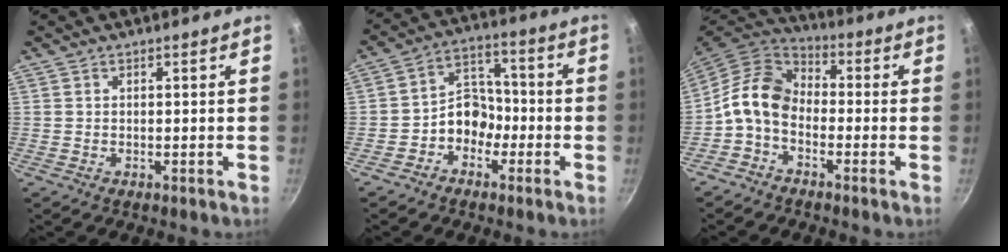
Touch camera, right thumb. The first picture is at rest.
{"total": 7.8, "force": [-3.1, 6.2, 3.6], "torque": [-0.016, 0.047, -0.064]}
{"total": 9.8, "force": [-2.3, 7.0, 6.5], "torque": [-0.108, 0.042, -0.066]}